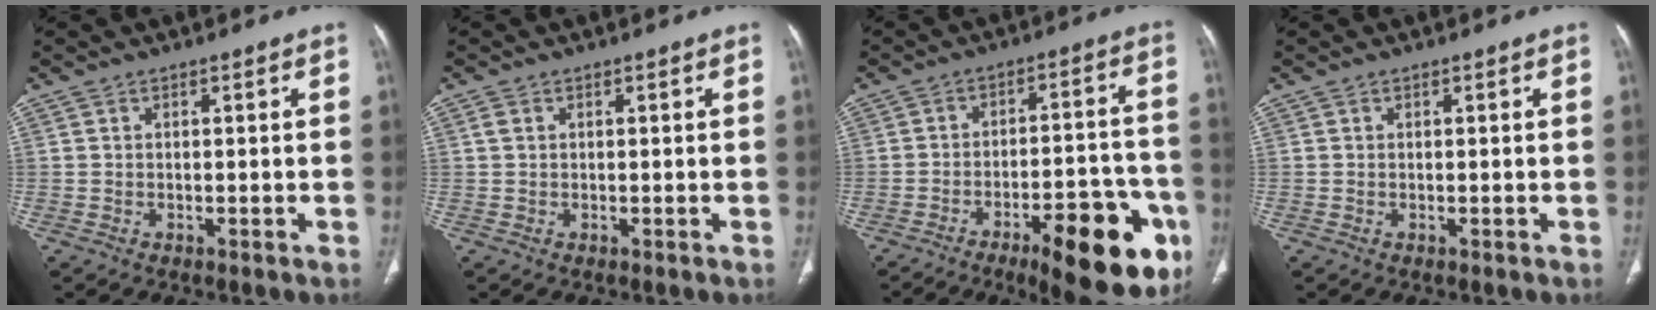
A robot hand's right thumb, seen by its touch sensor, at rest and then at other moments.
{"total": 1.1, "force": [0.4, 0.7, 0.7], "torque": [-0.015, 0.007, 0.009]}
{"total": 20.1, "force": [-10.0, 7.0, 15.9], "torque": [-0.152, 0.057, -0.133]}
{"total": 0.0}